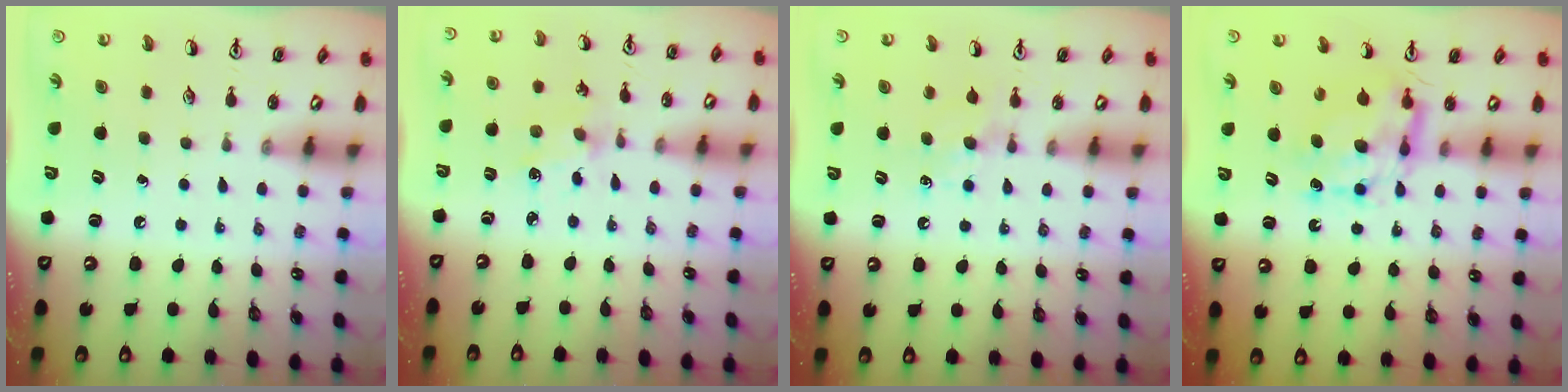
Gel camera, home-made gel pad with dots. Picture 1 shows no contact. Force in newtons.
{"total": 1.9, "press": 1.8, "slide": 0.4}
{"total": 4.8, "press": 4.7, "slide": 0.5}
{"total": 7.8, "press": 7.7, "slide": 0.4}